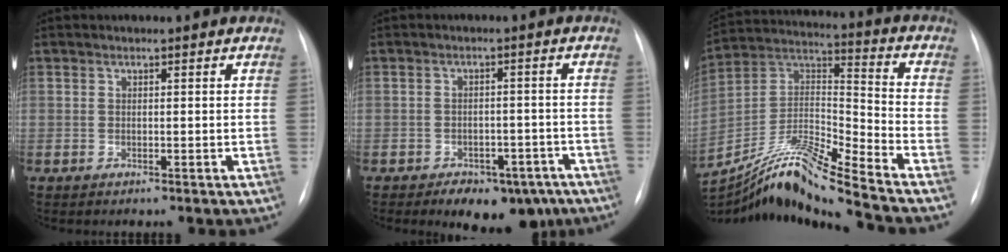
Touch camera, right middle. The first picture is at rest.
{"total": 9.2, "force": [-6.5, 5.0, 4.3], "torque": [-0.037, 0.019, -0.085]}
{"total": 19.0, "force": [-16.9, -2.2, 8.2], "torque": [-0.171, 0.025, -0.306]}